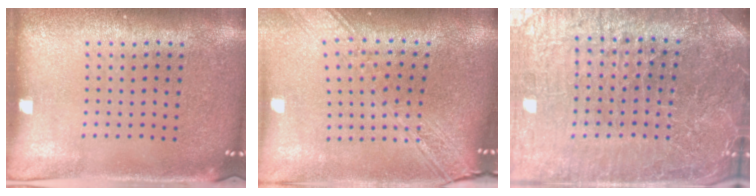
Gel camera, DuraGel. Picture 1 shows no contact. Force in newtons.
{"total": 2.8, "press": 2.2, "slide": 1.7}
{"total": 5.5, "press": 5.1, "slide": 1.9}